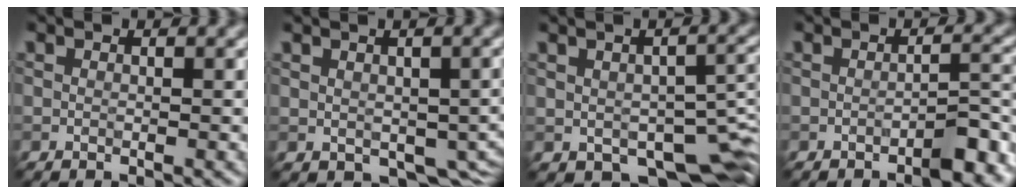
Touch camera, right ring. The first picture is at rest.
{"total": 4.2, "force": [-1.2, 2.5, 3.1], "torque": [-0.063, -0.020, 0.019]}
{"total": 7.5, "force": [-4.1, 3.6, 5.2], "torque": [-0.082, -0.022, -0.028]}
{"total": 3.5, "force": [-3.0, 0.1, 1.8], "torque": [-0.033, 0.007, -0.023]}